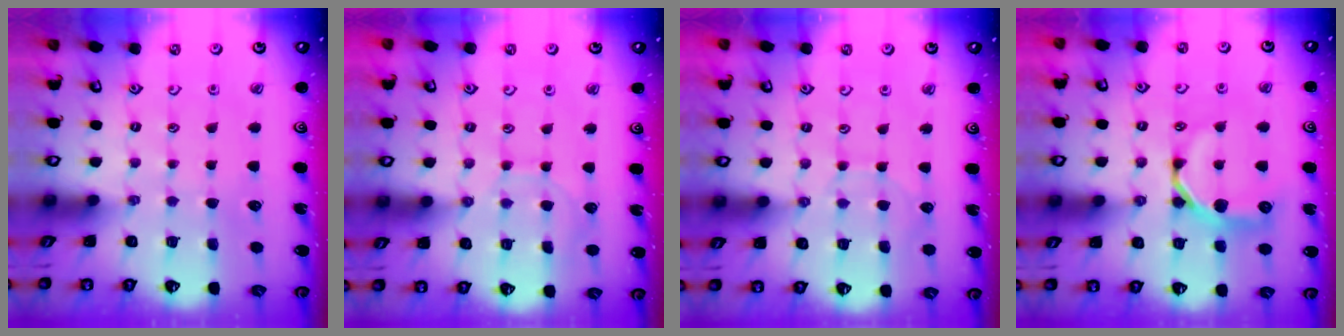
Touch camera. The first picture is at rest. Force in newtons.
{"total": 5.9, "press": 5.9, "slide": 0.6}
{"total": 5.8, "press": 5.8, "slide": 0.5}
{"total": 9.9, "press": 9.9, "slide": 0.3}